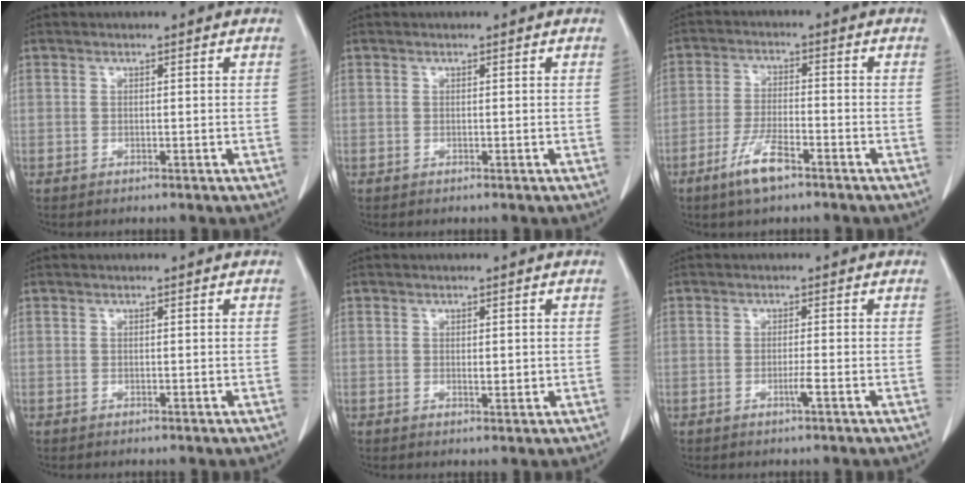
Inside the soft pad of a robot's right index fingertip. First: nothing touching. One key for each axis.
{"total": 0.0}
{"total": 6.4, "fx": -4.0, "fy": 1.1, "fz": 4.8, "tx": -0.098, "ty": -0.007, "tz": -0.071}
{"total": 0.0}
{"total": 1.3, "fx": 0.1, "fy": 0.6, "fz": 1.2, "tx": -0.018, "ty": -0.004, "tz": 0.004}
{"total": 1.6, "fx": -0.7, "fy": -0.3, "fz": 1.4, "tx": -0.029, "ty": -0.003, "tz": -0.014}